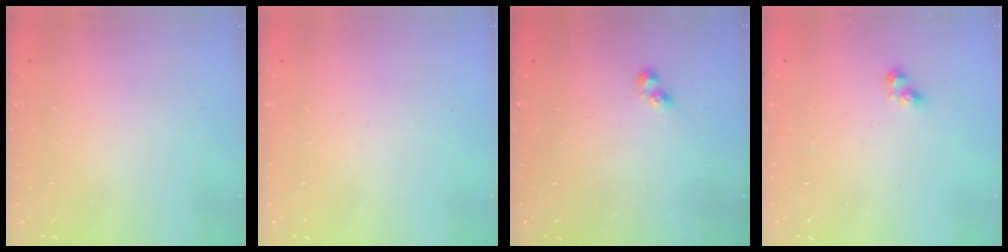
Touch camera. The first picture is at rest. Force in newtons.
{"total": 0.0}
{"total": 0.9, "press": 0.4, "slide": 0.8}
{"total": 3.2, "press": 3.1, "slide": 0.4}